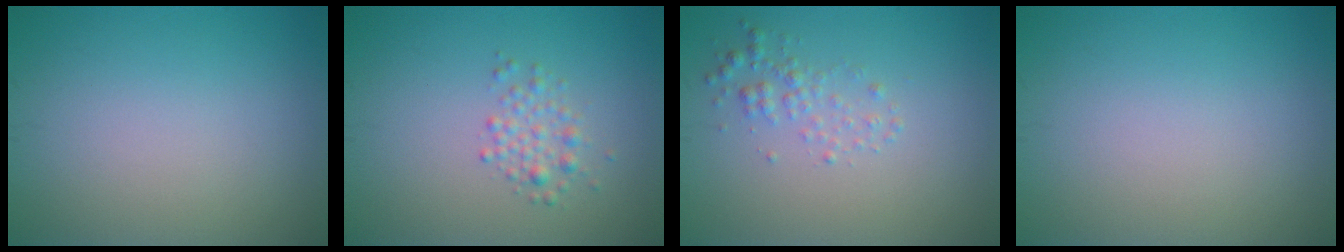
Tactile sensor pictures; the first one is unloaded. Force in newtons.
{"total": 1.8, "press": 1.8, "slide": 0.1}
{"total": 1.7, "press": 1.7, "slide": 0.0}
{"total": 0.0}